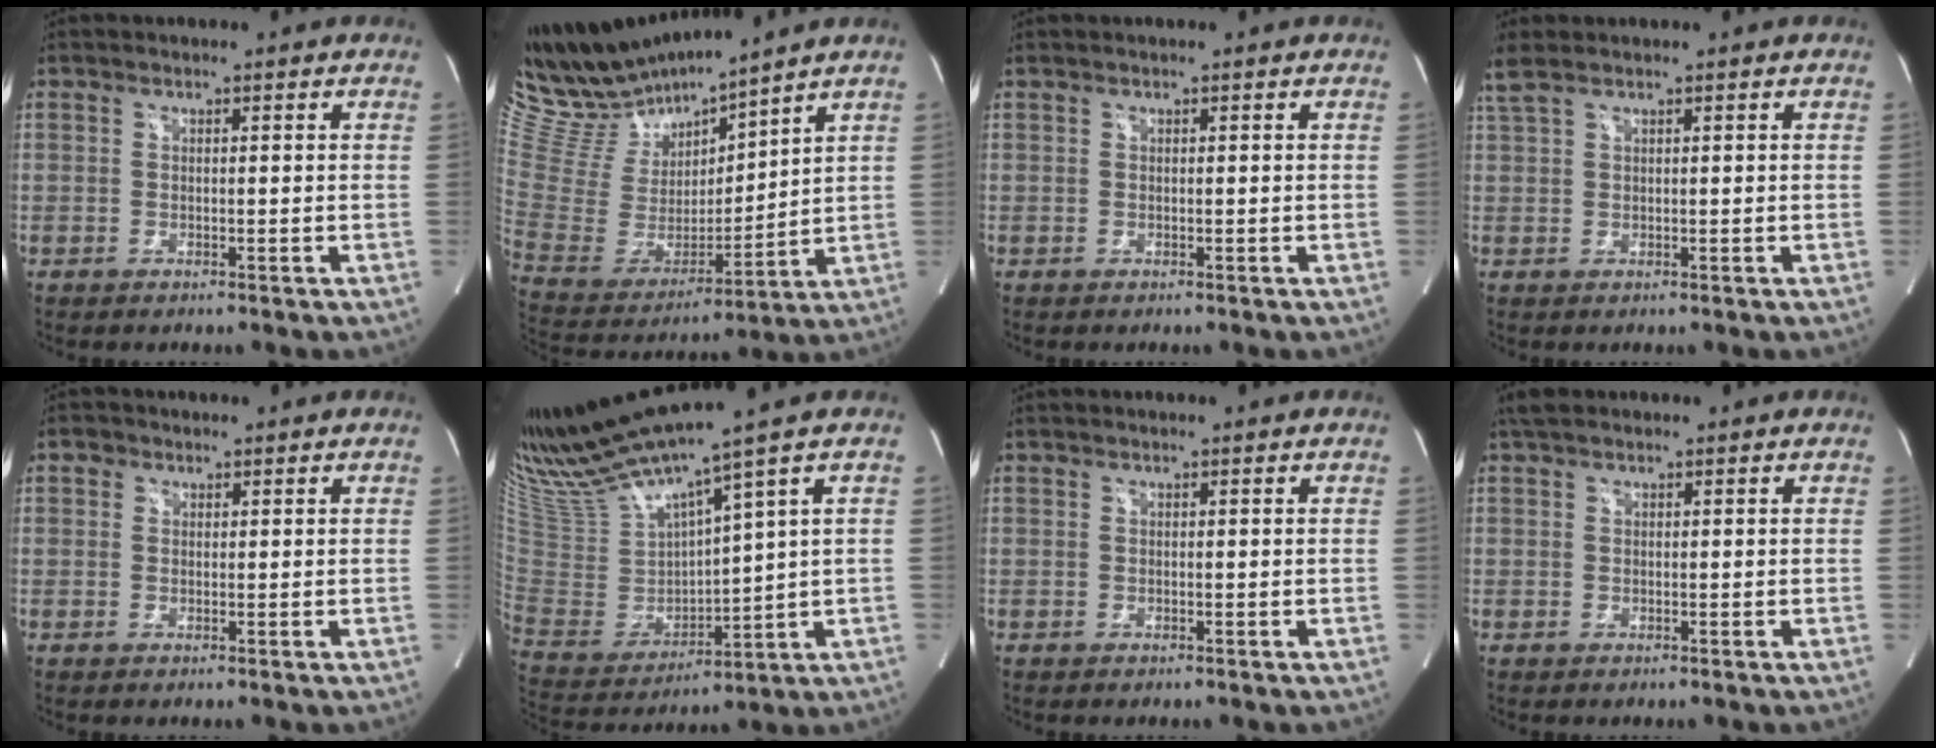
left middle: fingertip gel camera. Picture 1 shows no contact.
{"total": 15.1, "force": [14.4, 1.6, 4.5], "torque": [-0.109, -0.007, 0.292]}
{"total": 0.0}
{"total": 2.2, "force": [1.8, 0.3, 1.3], "torque": [-0.041, 0.016, 0.042]}
{"total": 1.3, "force": [0.6, 1.1, 0.2], "torque": [0.003, 0.005, 0.005]}
{"total": 15.3, "force": [12.7, -0.9, 8.5], "torque": [-0.165, -0.016, 0.256]}
{"total": 0.0}
{"total": 1.7, "force": [1.0, 1.2, 0.6], "torque": [-0.012, 0.007, 0.015]}